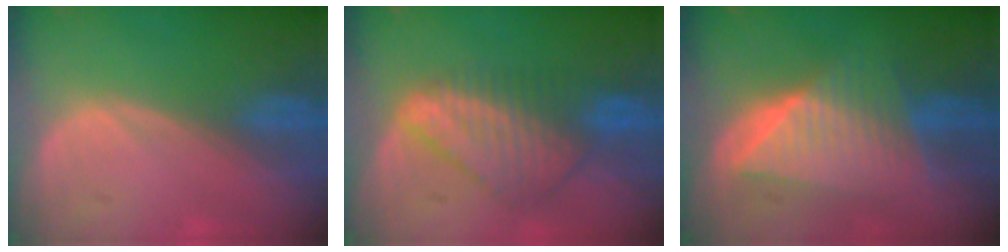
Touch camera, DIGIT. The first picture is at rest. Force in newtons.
{"total": 8.5, "press": 7.4, "slide": 4.2}
{"total": 8.8, "press": 8.8, "slide": 0.5}